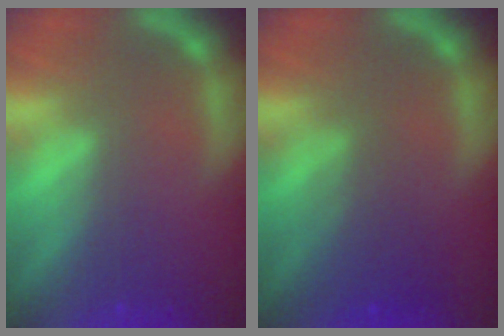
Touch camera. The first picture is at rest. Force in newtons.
{"total": 2.9}